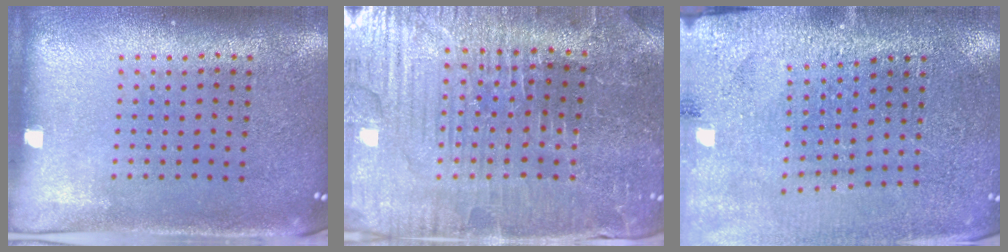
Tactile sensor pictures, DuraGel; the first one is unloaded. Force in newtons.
{"total": 3.8, "press": 3.8, "slide": 0.4}
{"total": 2.9, "press": 2.9, "slide": 0.2}